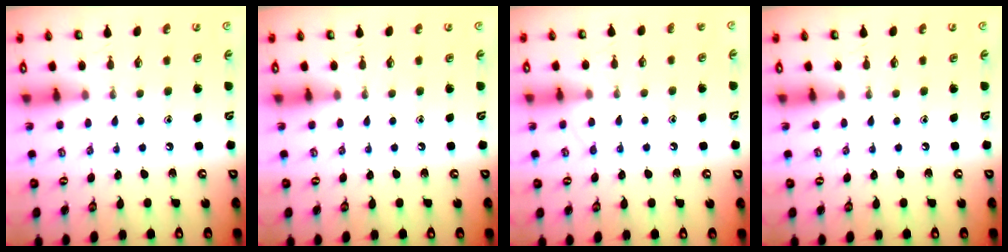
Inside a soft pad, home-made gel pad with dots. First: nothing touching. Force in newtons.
{"total": 0.0}
{"total": 7.0, "press": 7.0, "slide": 0.8}
{"total": 0.0}